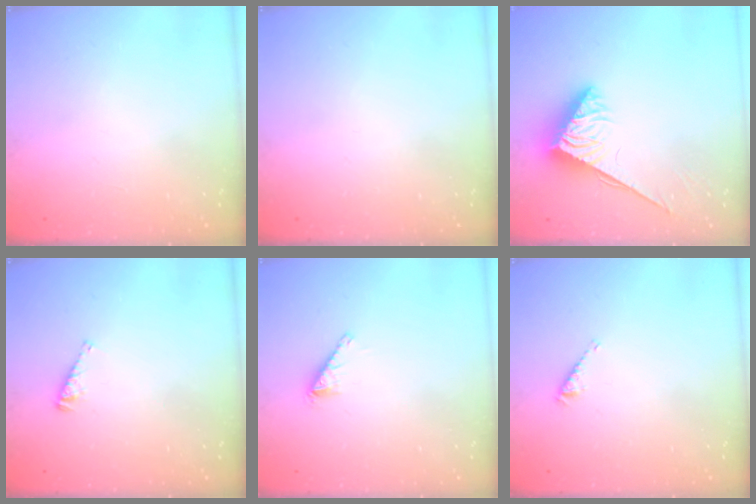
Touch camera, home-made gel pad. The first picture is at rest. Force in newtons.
{"total": 0.0}
{"total": 4.0, "press": 4.0, "slide": 0.5}
{"total": 3.6, "press": 3.5, "slide": 0.4}
{"total": 1.7, "press": 1.7, "slide": 0.2}
{"total": 2.9, "press": 2.9, "slide": 0.5}